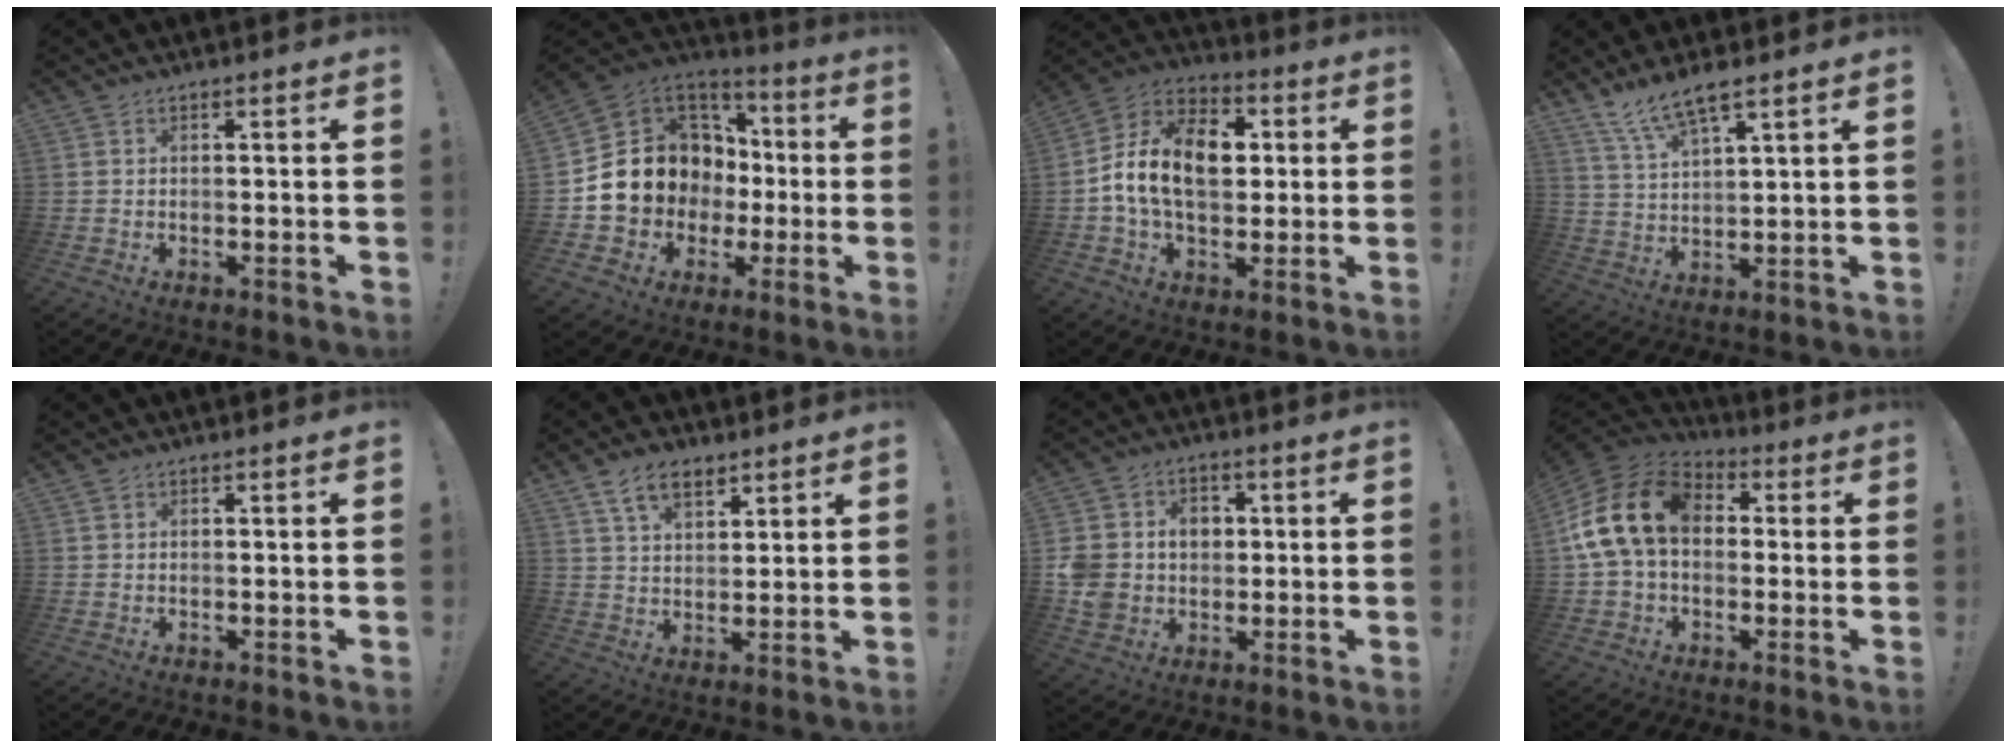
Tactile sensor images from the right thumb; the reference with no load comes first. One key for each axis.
{"total": 14.5, "fx": -0.6, "fy": 13.4, "fz": 5.6, "tx": -0.088, "ty": 0.003, "tz": 0.024}
{"total": 17.7, "fx": 1.2, "fy": 11.6, "fz": 13.2, "tx": -0.212, "ty": 0.015, "tz": 0.025}
{"total": 8.7, "fx": 7.0, "fy": 1.7, "fz": 4.8, "tx": -0.097, "ty": -0.035, "tz": 0.130}
{"total": 0.6, "fx": 0.4, "fy": 0.5, "fz": 0.1, "tx": 0.005, "ty": -0.002, "tz": 0.006}
{"total": 8.9, "fx": 5.7, "fy": 4.9, "fz": 4.8, "tx": -0.078, "ty": -0.017, "tz": 0.106}
{"total": 10.4, "fx": -0.1, "fy": 9.6, "fz": 3.9, "tx": -0.086, "ty": 0.005, "tz": 0.006}
{"total": 18.6, "fx": 3.2, "fy": 12.8, "fz": 13.1, "tx": -0.244, "ty": 0.013, "tz": 0.062}